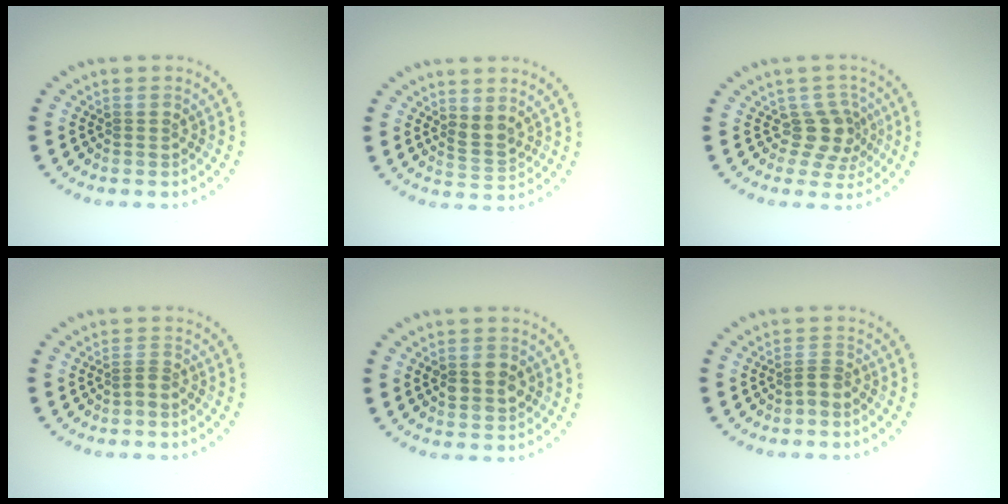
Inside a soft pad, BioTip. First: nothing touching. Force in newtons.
{"total": 1.8, "press": 1.5, "slide": 1.0}
{"total": 2.9, "press": 2.2, "slide": 1.9}
{"total": 0.8, "press": 0.5, "slide": 0.7}
{"total": 2.8, "press": 2.8, "slide": 0.0}
{"total": 1.2, "press": 0.7, "slide": 1.0}